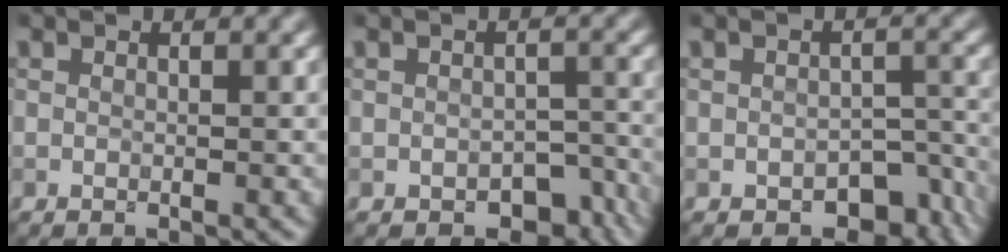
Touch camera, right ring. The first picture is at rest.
{"total": 4.3, "force": [-2.5, 2.6, 2.4], "torque": [-0.018, -0.010, -0.029]}
{"total": 5.7, "force": [-3.3, 3.3, 3.2], "torque": [-0.026, -0.017, -0.039]}